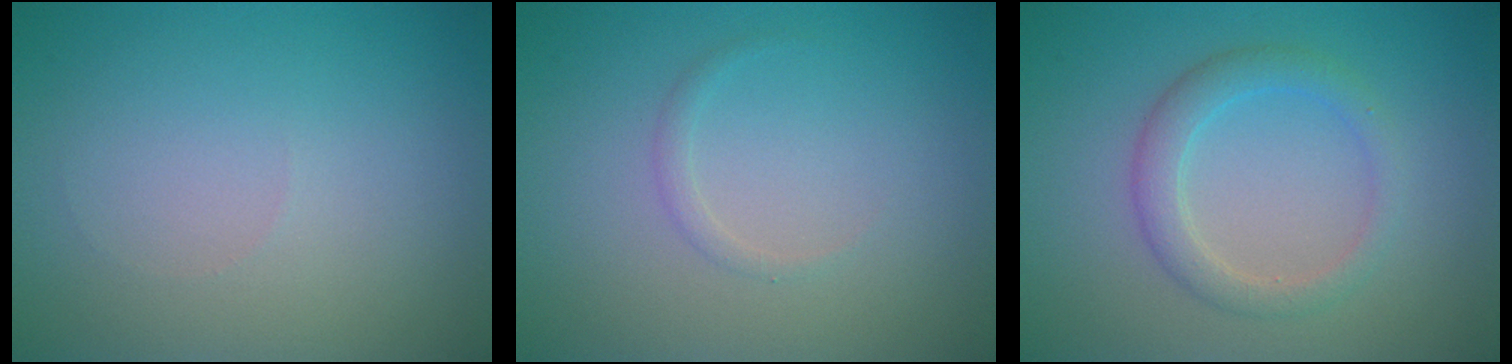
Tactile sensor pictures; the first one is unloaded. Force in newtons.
{"total": 0.8, "press": 0.8, "slide": 0.0}
{"total": 2.7, "press": 2.7, "slide": 0.1}